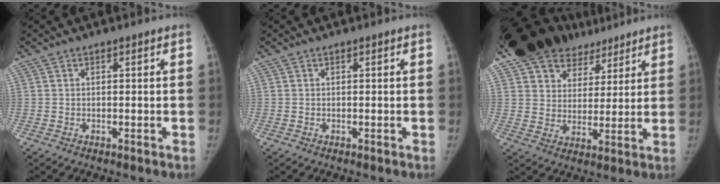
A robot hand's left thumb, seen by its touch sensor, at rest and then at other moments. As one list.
[{"total": 0.0}, {"total": 18.9, "force": [13.9, 11.2, 6.2], "torque": [-0.101, -0.028, 0.229]}]